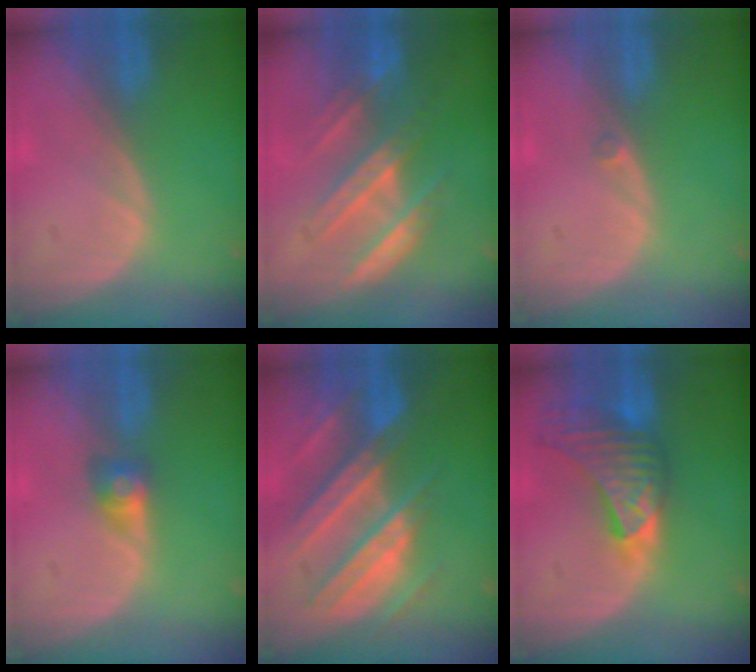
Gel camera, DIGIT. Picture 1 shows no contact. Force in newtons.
{"total": 7.0, "press": 7.0, "slide": 0.2}
{"total": 0.7, "press": 0.6, "slide": 0.3}
{"total": 2.9, "press": 2.4, "slide": 1.5}
{"total": 10.4, "press": 9.2, "slide": 4.8}
{"total": 9.1, "press": 8.2, "slide": 3.8}